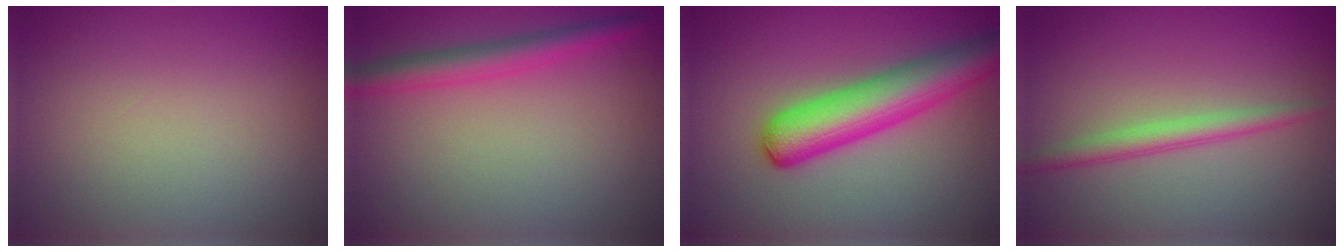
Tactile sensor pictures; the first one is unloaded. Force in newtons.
{"total": 3.0, "press": 3.0, "slide": 0.0}
{"total": 6.2, "press": 6.2, "slide": 0.2}
{"total": 2.1, "press": 2.1, "slide": 0.0}